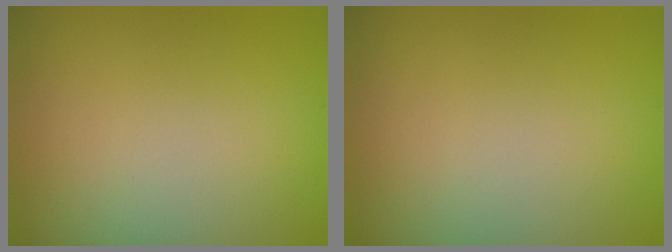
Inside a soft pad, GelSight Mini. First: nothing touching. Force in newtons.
{"total": 0.0}